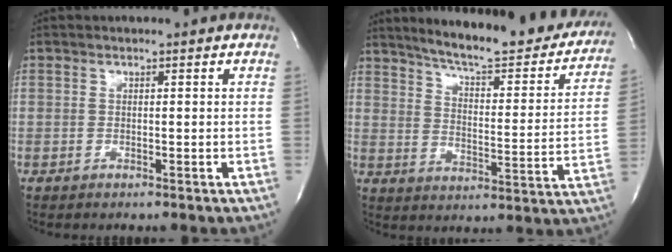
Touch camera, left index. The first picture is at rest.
{"total": 25.5, "force": [22.0, 4.4, 12.0], "torque": [-0.165, -0.061, 0.274]}